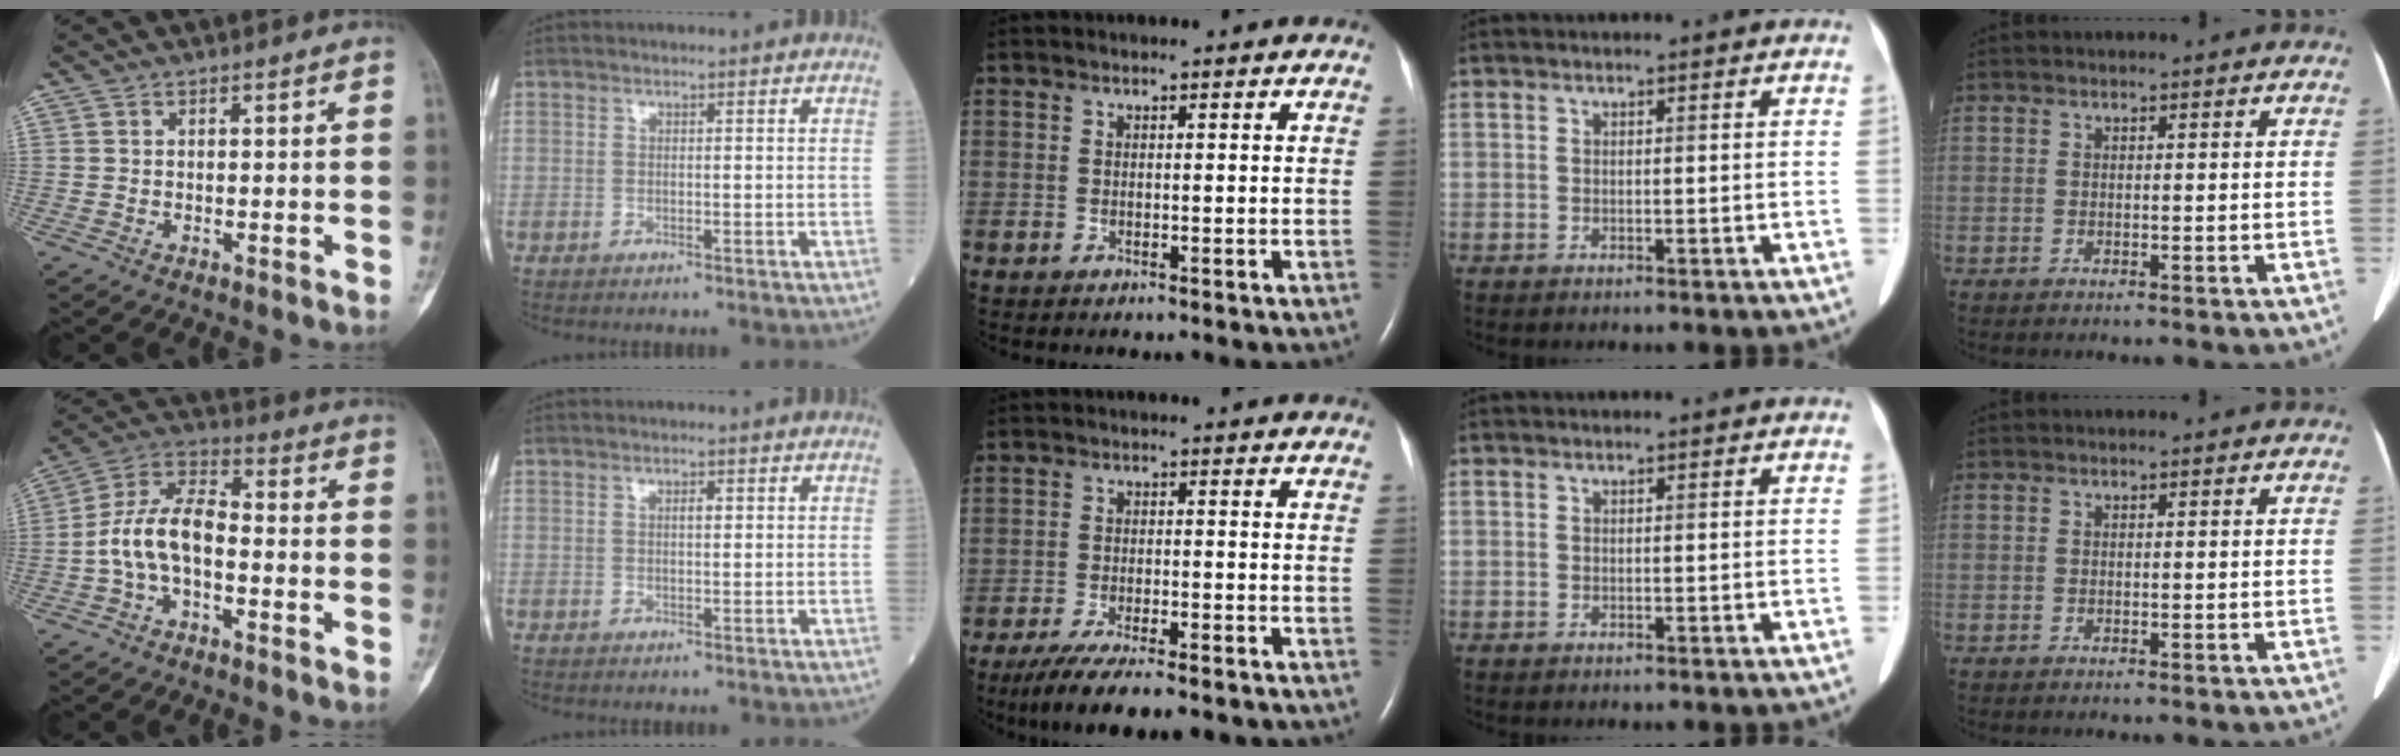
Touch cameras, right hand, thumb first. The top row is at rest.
{"thumb": {"total": 10.3, "force": [-2.3, 5.5, 8.4], "torque": [-0.156, 0.042, -0.054]}, "index": {"total": 1.1, "force": [0.3, 0.2, 1.0], "torque": [-0.022, -0.001, 0.005]}, "middle": {"total": 11.4, "force": [-9.1, 1.8, 6.5], "torque": [-0.102, -0.021, -0.138]}}